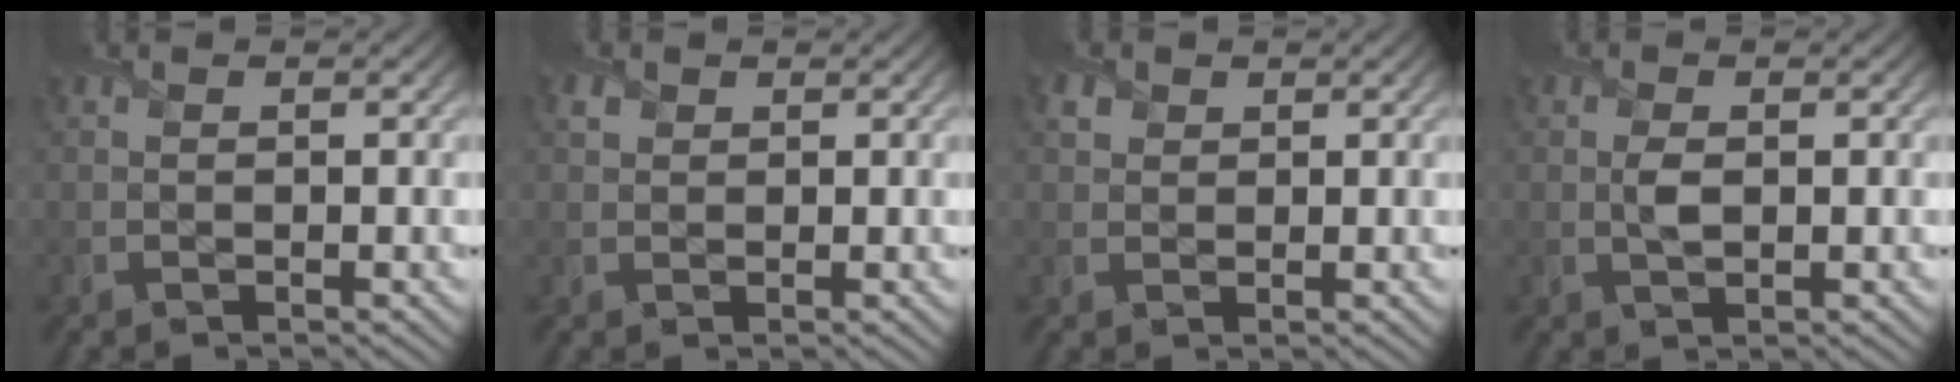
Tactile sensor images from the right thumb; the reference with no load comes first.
{"total": 1.1, "force": [0.8, 0.8, 0.3], "torque": [-0.007, 0.004, 0.014]}
{"total": 1.4, "force": [1.0, 1.0, 0.3], "torque": [-0.010, 0.004, 0.017]}
{"total": 1.7, "force": [0.1, 0.7, 1.6], "torque": [-0.040, 0.001, 0.000]}